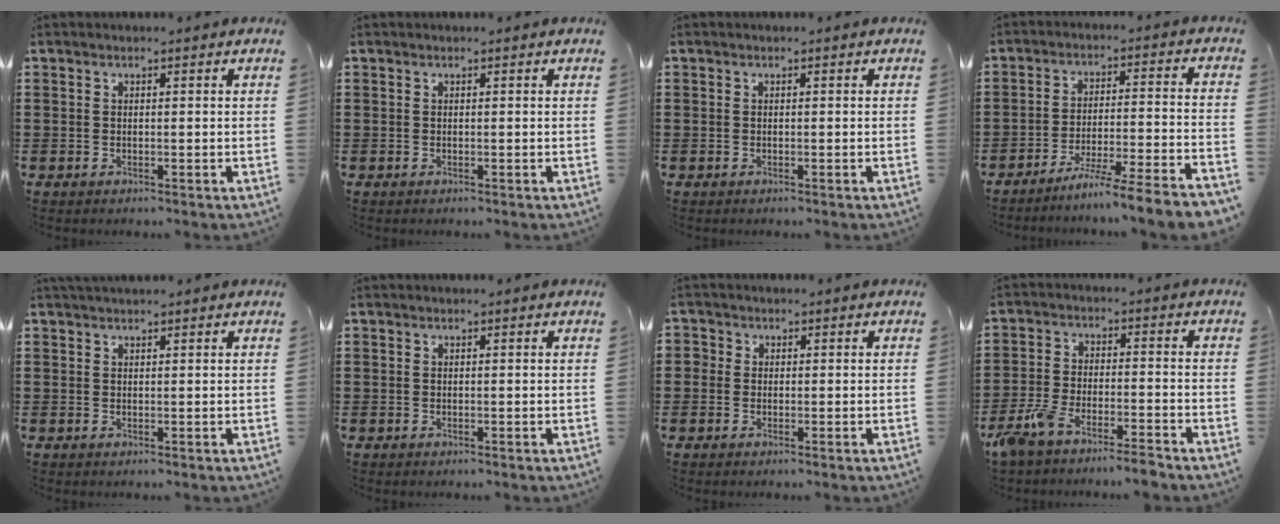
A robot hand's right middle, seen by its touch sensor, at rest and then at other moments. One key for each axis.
{"total": 0.0}
{"total": 0.0}
{"total": 7.2, "fx": -6.4, "fy": -1.3, "fz": 3.0, "tx": -0.048, "ty": -0.016, "tz": -0.123}
{"total": 1.3, "fx": 1.3, "fy": 0.0, "fz": 0.3, "tx": -0.007, "ty": 0.000, "tz": 0.024}
{"total": 0.0}
{"total": 1.3, "fx": 0.1, "fy": 1.3, "fz": -0.1, "tx": -0.003, "ty": 0.008, "tz": -0.001}
{"total": 6.3, "fx": -5.6, "fy": 0.5, "fz": 2.7, "tx": -0.078, "ty": -0.011, "tz": -0.113}